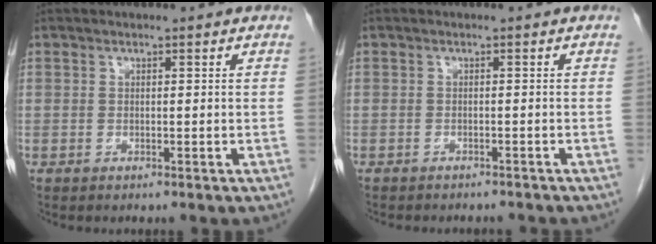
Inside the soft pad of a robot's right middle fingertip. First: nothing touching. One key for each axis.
{"total": 6.2, "fx": -5.6, "fy": 1.9, "fz": 1.9, "tx": -0.022, "ty": 0.001, "tz": -0.066}